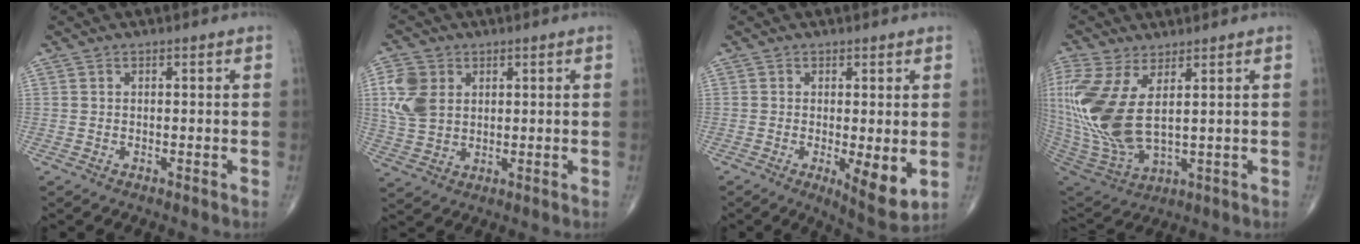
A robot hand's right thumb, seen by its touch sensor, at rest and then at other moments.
{"total": 8.3, "force": [2.1, 6.2, 5.1], "torque": [-0.097, -0.004, 0.046]}
{"total": 7.0, "force": [-1.1, 2.1, 6.6], "torque": [-0.098, -0.022, -0.014]}
{"total": 18.4, "force": [3.7, 8.5, 15.9], "torque": [-0.377, -0.027, 0.087]}